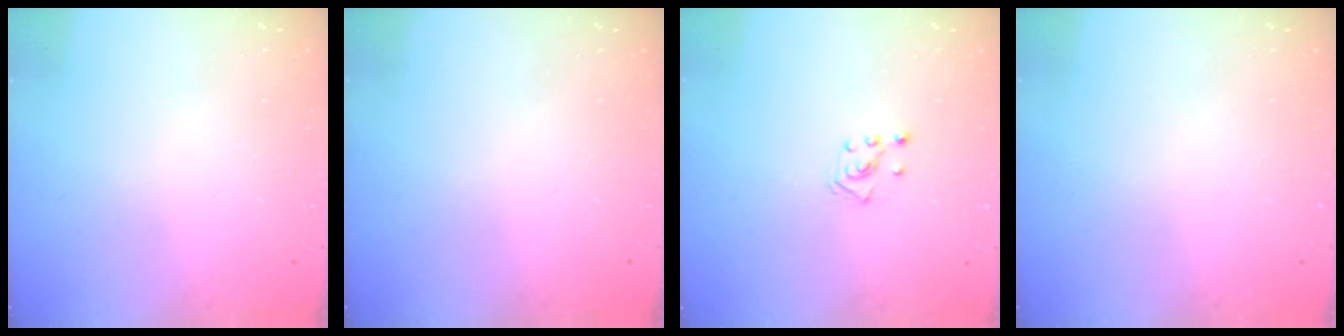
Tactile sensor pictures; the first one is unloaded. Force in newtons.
{"total": 0.0}
{"total": 2.8, "press": 2.7, "slide": 0.7}
{"total": 0.0}